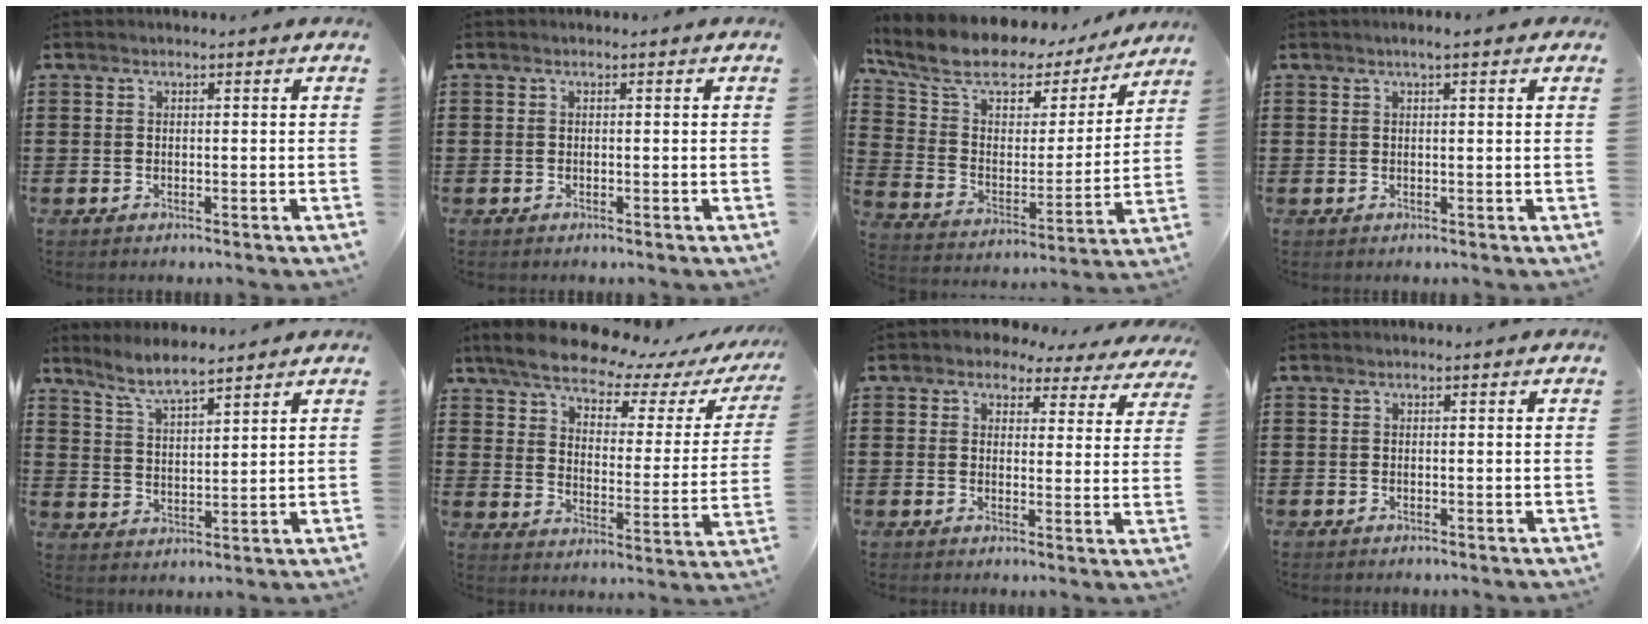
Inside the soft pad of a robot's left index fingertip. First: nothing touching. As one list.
[{"total": 0.0}, {"total": 10.2, "force": [7.9, 4.6, 4.6], "torque": [-0.121, -0.046, 0.134]}, {"total": 1.4, "force": [0.8, 0.1, 1.2], "torque": [-0.023, 0.001, 0.014]}, {"total": 5.5, "force": [4.9, 0.3, 2.4], "torque": [-0.063, -0.014, 0.088]}, {"total": 7.1, "force": [6.2, 1.6, 3.0], "torque": [-0.091, -0.034, 0.105]}, {"total": 3.7, "force": [3.4, 1.4, 0.8], "torque": [-0.026, -0.013, 0.057]}, {"total": 0.0}]